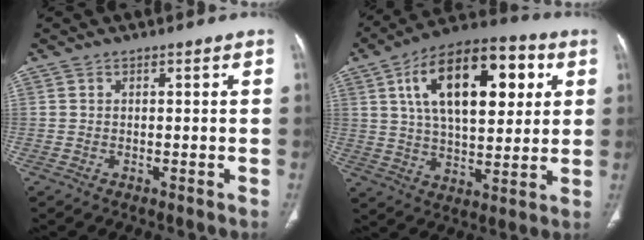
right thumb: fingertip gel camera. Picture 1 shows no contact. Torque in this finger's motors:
{"motor_torque": [0.26, 4.75, 1.34, -0.24, 0.54]}